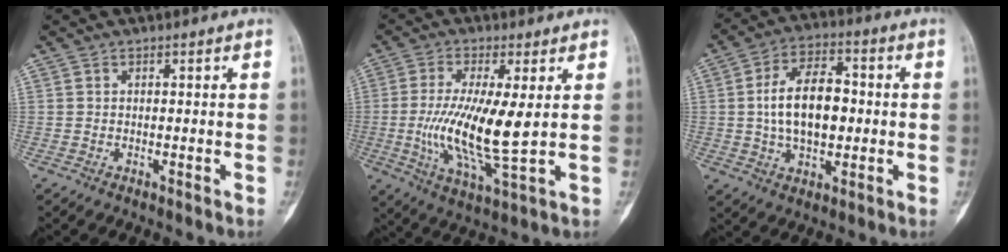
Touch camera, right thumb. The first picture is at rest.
{"total": 13.5, "force": [0.3, 3.2, 13.1], "torque": [-0.275, -0.022, 0.011]}
{"total": 13.5, "force": [0.3, 8.0, 10.9], "torque": [-0.173, 0.016, 0.004]}